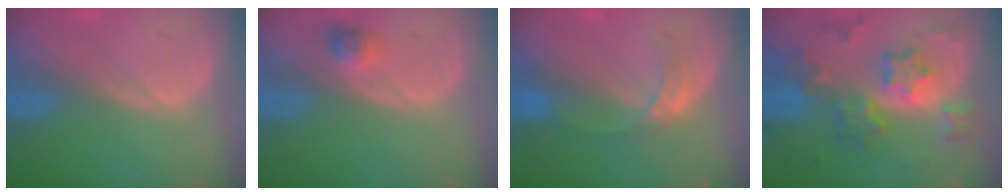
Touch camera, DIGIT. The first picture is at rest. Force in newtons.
{"total": 2.3, "press": 2.2, "slide": 0.7}
{"total": 3.3, "press": 3.3, "slide": 0.3}
{"total": 8.9, "press": 8.9, "slide": 0.8}